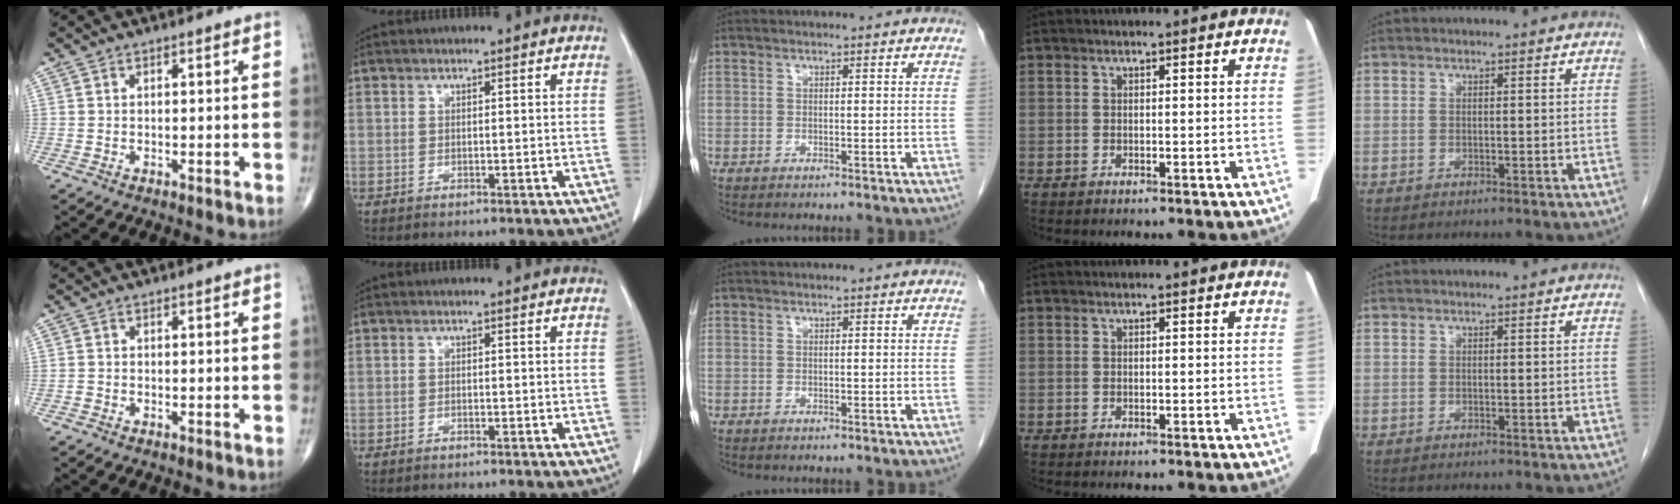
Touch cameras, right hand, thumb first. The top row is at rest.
{"thumb": {"total": 0.6, "force": [-0.3, 0.5, 0.2], "torque": [-0.001, 0.002, -0.009]}}